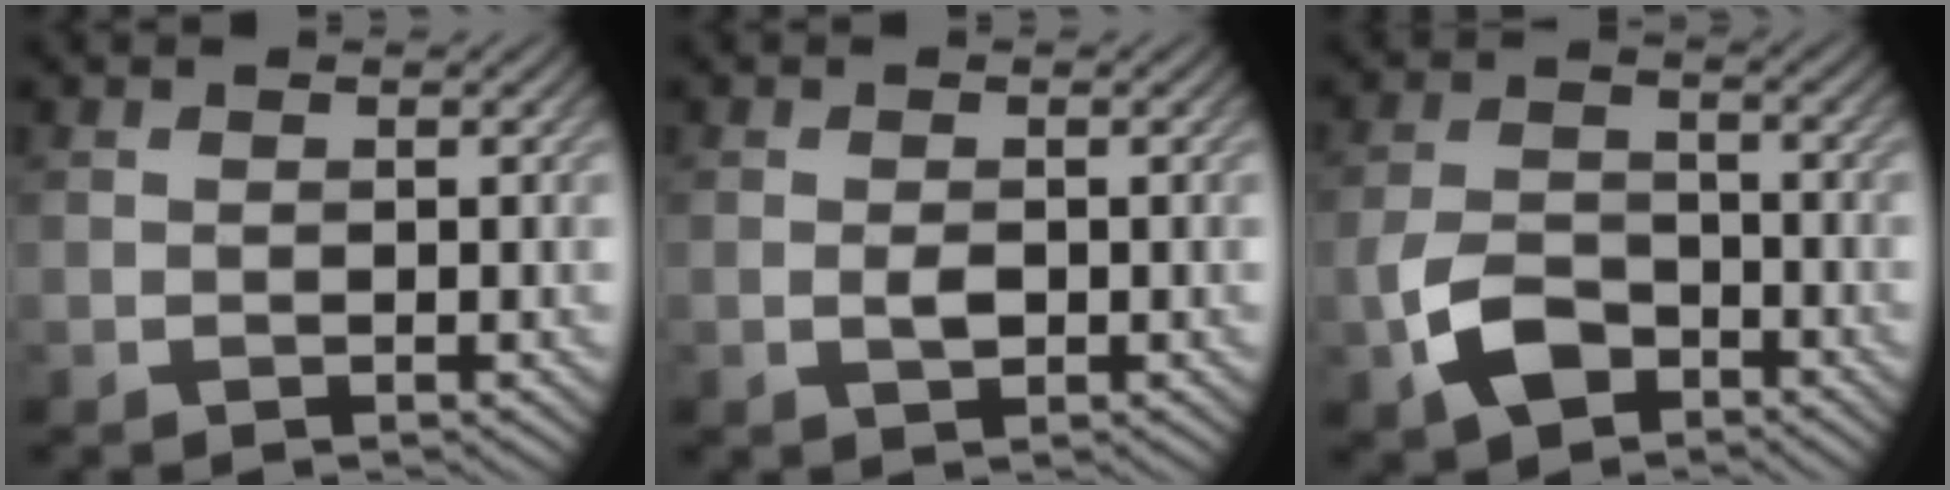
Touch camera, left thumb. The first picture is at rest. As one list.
[{"total": 1.3, "force": [-0.3, 0.8, 1.1], "torque": [-0.021, -0.004, -0.004]}, {"total": 6.1, "force": [-3.5, 3.6, 3.5], "torque": [-0.083, -0.005, -0.078]}]